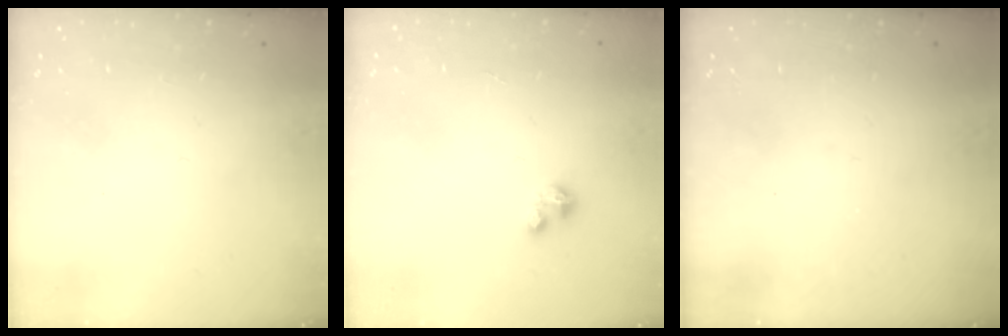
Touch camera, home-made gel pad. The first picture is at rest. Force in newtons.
{"total": 1.7, "press": 1.7, "slide": 0.4}
{"total": 0.0}